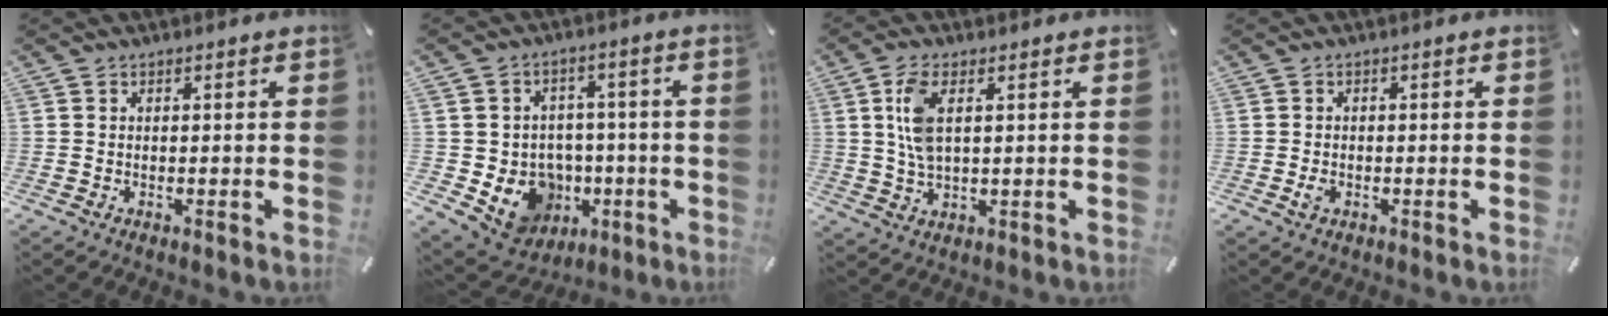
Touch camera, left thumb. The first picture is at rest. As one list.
[{"total": 11.0, "force": [-2.5, 10.2, 3.4], "torque": [-0.057, 0.004, -0.030]}, {"total": 6.8, "force": [1.7, 3.1, 5.8], "torque": [-0.142, -0.001, 0.024]}, {"total": 1.7, "force": [-0.5, 1.2, 1.1], "torque": [-0.020, 0.003, -0.009]}]